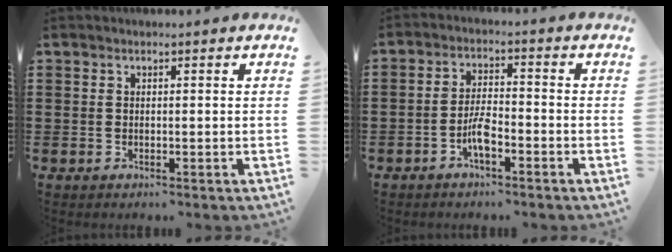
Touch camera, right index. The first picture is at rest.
{"total": 4.3, "force": [-2.1, 1.3, 3.5], "torque": [-0.080, 0.000, -0.045]}